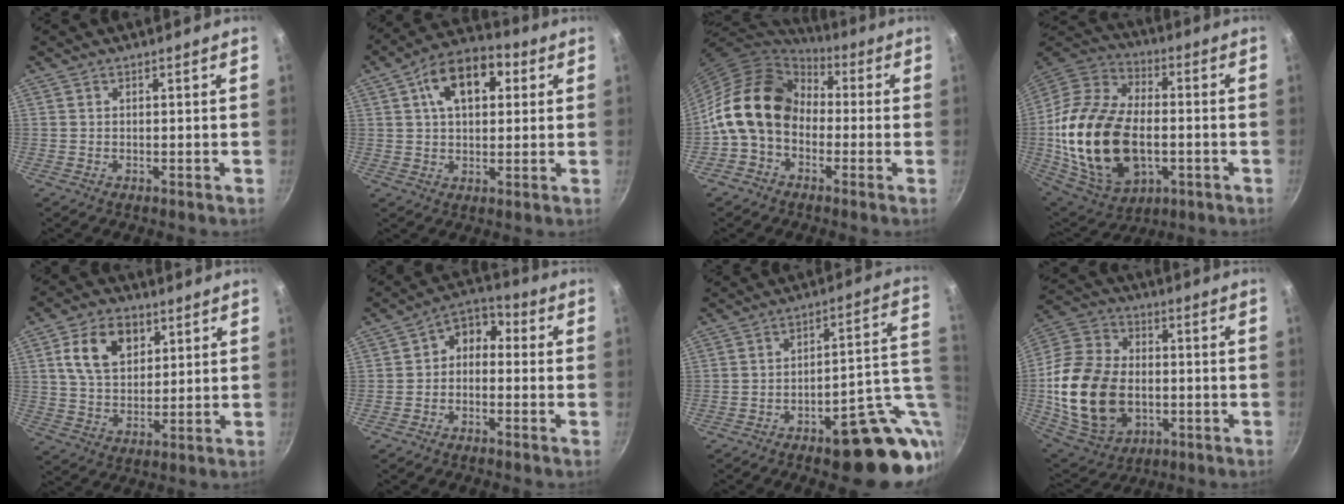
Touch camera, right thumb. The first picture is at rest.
{"total": 13.2, "force": [4.2, 8.1, 9.6], "torque": [-0.119, 0.012, 0.052]}
{"total": 15.4, "force": [-1.2, 11.9, 9.7], "torque": [-0.143, 0.042, -0.042]}
{"total": 27.3, "force": [-3.5, 17.0, 21.0], "torque": [-0.400, 0.023, -0.052]}
{"total": 11.6, "force": [4.4, 7.7, 7.4], "torque": [-0.106, -0.009, 0.077]}
{"total": 6.2, "force": [-0.7, 4.7, 3.9], "torque": [-0.037, 0.033, -0.031]}
{"total": 20.8, "force": [-6.6, 8.3, 17.9], "torque": [-0.164, 0.024, -0.079]}
{"total": 22.3, "force": [-2.8, 15.7, 15.5], "torque": [-0.290, 0.019, -0.040]}